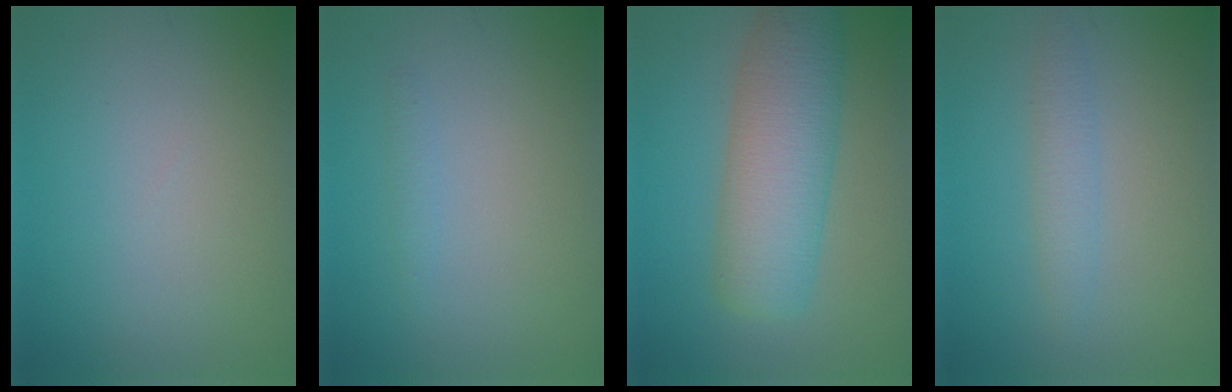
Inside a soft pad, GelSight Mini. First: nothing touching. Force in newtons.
{"total": 0.8, "press": 0.8, "slide": 0.1}
{"total": 8.1, "press": 8.1, "slide": 0.2}
{"total": 1.9, "press": 1.9, "slide": 0.0}